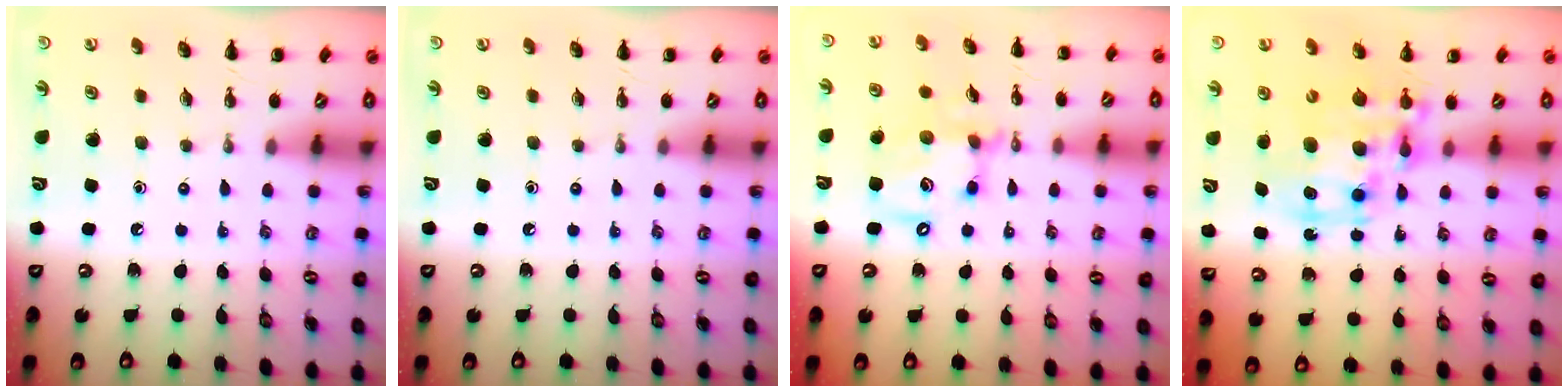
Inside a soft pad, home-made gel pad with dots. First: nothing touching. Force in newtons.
{"total": 0.0}
{"total": 14.0, "press": 13.6, "slide": 3.4}
{"total": 13.4, "press": 13.1, "slide": 3.1}